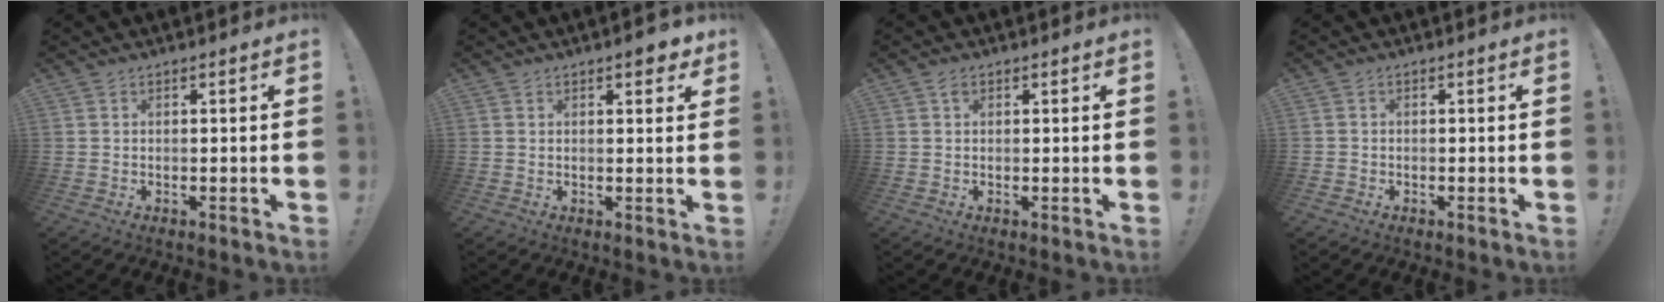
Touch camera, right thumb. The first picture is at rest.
{"total": 4.0, "force": [2.7, 1.2, 2.7], "torque": [-0.016, -0.018, 0.039]}
{"total": 0.9, "force": [0.3, 0.7, 0.5], "torque": [-0.010, 0.003, 0.005]}
{"total": 0.0}